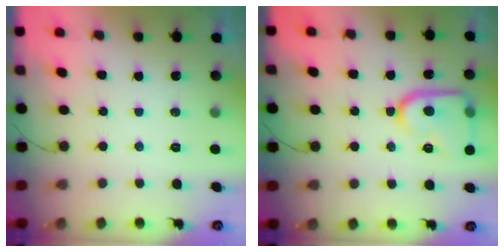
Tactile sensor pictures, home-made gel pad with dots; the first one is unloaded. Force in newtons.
{"total": 16.6, "press": 16.6, "slide": 1.3}